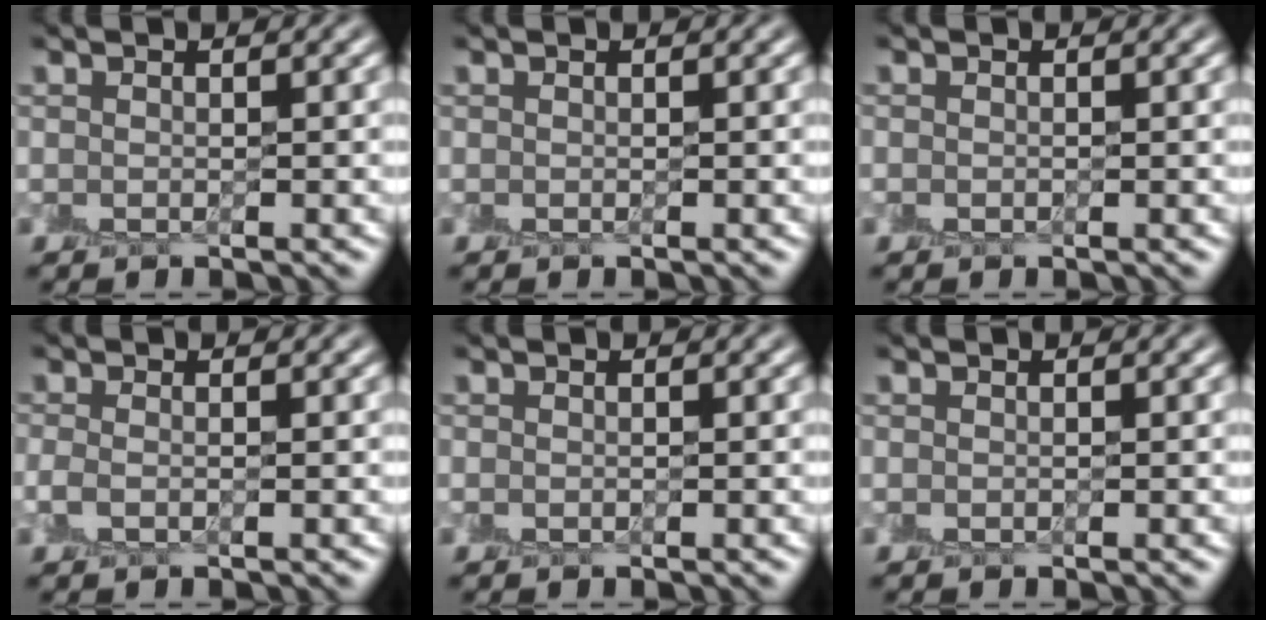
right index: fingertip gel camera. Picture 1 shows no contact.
{"total": 0.0}
{"total": 0.0}
{"total": 0.7, "force": [-0.2, 0.3, 0.6], "torque": [-0.019, -0.001, -0.004]}
{"total": 0.0}
{"total": 0.0}